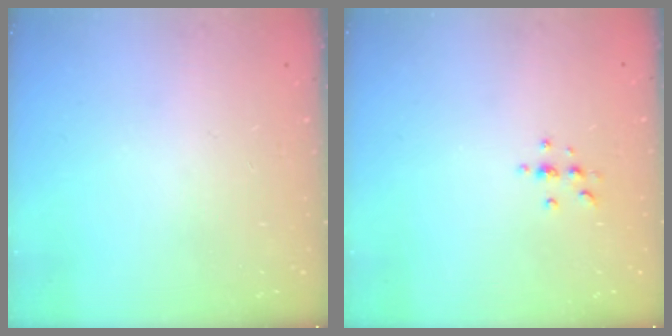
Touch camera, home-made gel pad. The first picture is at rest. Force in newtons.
{"total": 2.7, "press": 2.7, "slide": 0.3}